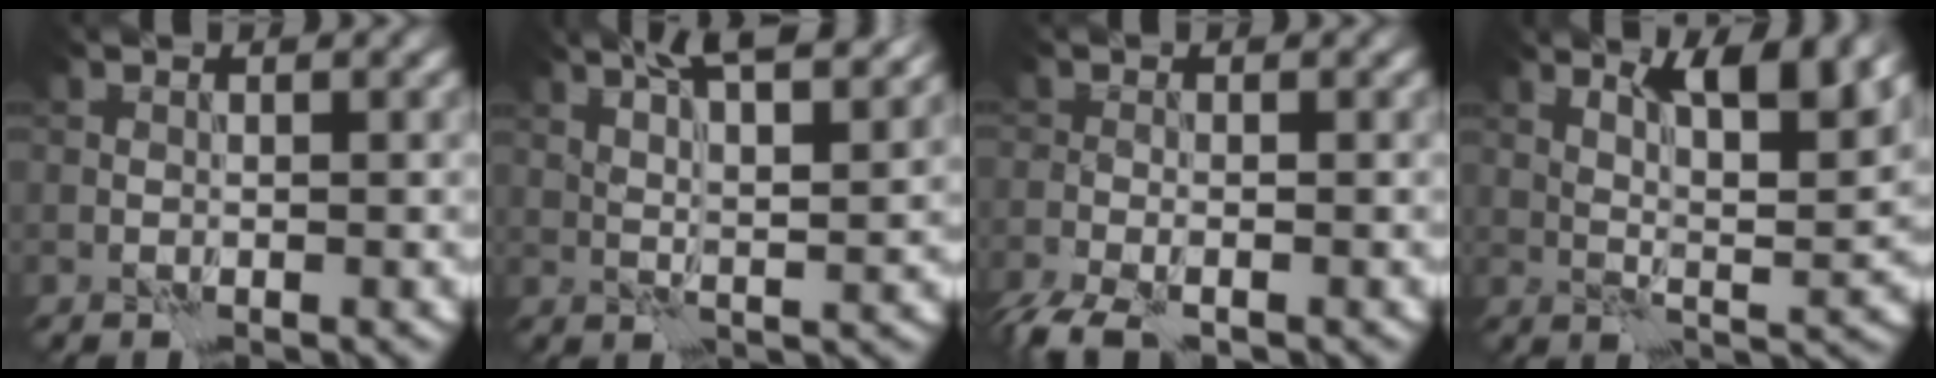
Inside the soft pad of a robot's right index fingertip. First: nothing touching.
{"total": 9.6, "force": [6.6, 2.8, 6.4], "torque": [-0.070, 0.024, 0.066]}
{"total": 3.5, "force": [-2.7, 0.9, 2.0], "torque": [-0.039, -0.011, -0.057]}
{"total": 6.7, "force": [3.5, 1.3, 5.5], "torque": [-0.085, -0.004, 0.062]}